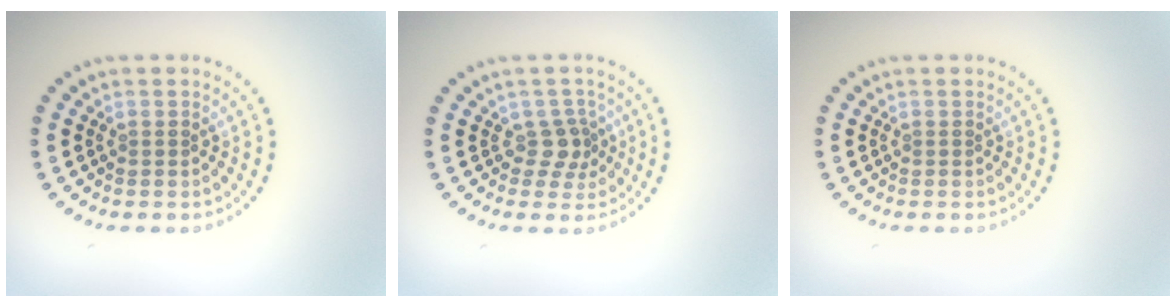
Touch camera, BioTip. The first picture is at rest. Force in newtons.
{"total": 2.0, "press": 1.6, "slide": 1.2}
{"total": 0.0}